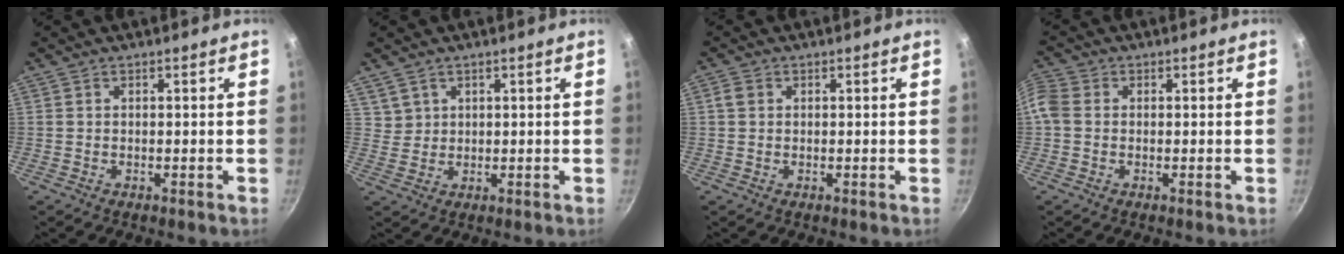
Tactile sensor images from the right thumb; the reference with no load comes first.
{"total": 2.7, "force": [1.6, 2.2, 0.1], "torque": [0.020, 0.008, 0.034]}
{"total": 1.9, "force": [0.4, 1.6, 0.9], "torque": [-0.013, 0.005, 0.004]}
{"total": 3.9, "force": [-0.2, 3.3, 2.1], "torque": [-0.047, 0.009, -0.020]}